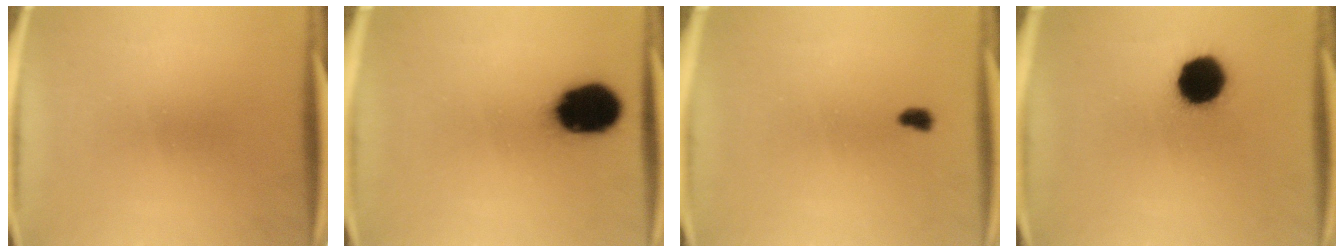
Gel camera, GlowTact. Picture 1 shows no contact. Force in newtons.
{"total": 15.3}
{"total": 1.3}
{"total": 12.6}